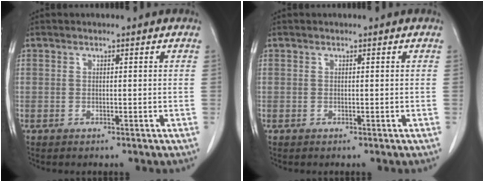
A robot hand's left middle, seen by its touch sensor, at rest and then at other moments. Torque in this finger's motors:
{"motor_torque": [-0.01, 0.01, 0.00, 0.00]}